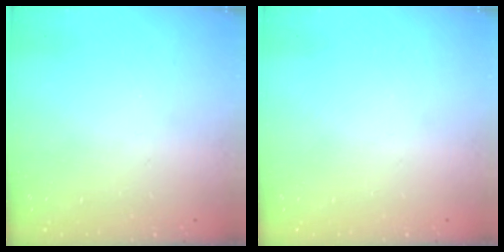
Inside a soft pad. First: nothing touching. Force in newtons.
{"total": 0.0}